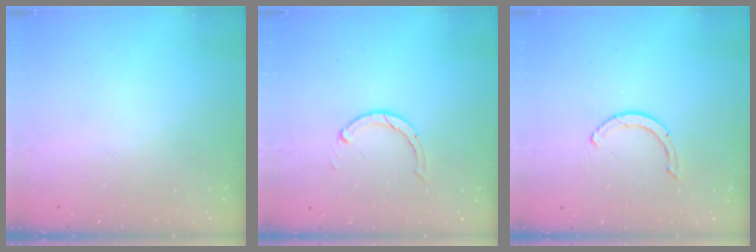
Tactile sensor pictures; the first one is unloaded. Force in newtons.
{"total": 1.9, "press": 1.9, "slide": 0.2}
{"total": 3.1, "press": 3.0, "slide": 0.3}